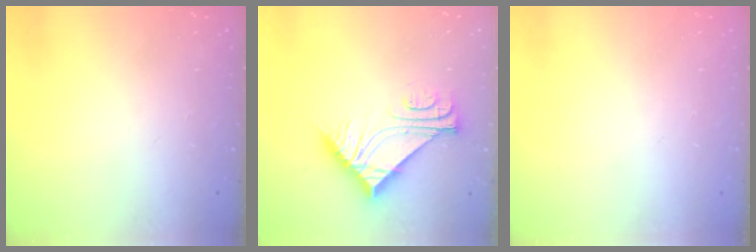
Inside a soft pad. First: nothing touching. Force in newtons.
{"total": 9.3, "press": 9.3, "slide": 0.5}
{"total": 0.0}